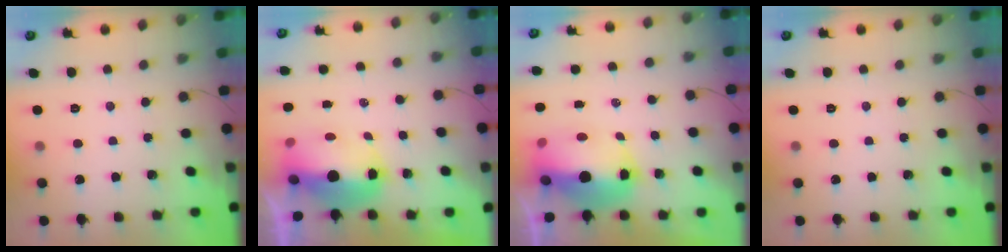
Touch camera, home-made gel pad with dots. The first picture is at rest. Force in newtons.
{"total": 12.5, "press": 12.3, "slide": 2.4}
{"total": 14.2, "press": 14.0, "slide": 2.1}
{"total": 0.0}